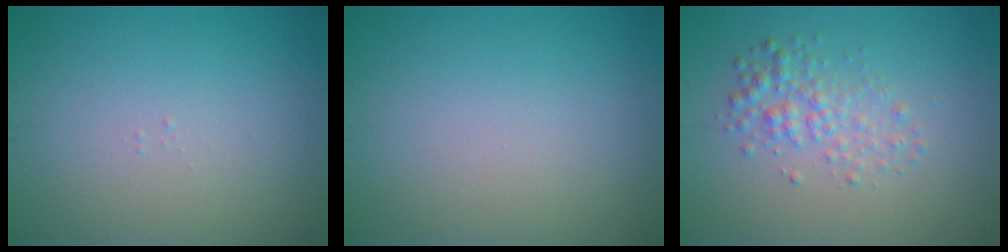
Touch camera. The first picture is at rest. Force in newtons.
{"total": 0.0}
{"total": 2.5, "press": 2.5, "slide": 0.0}